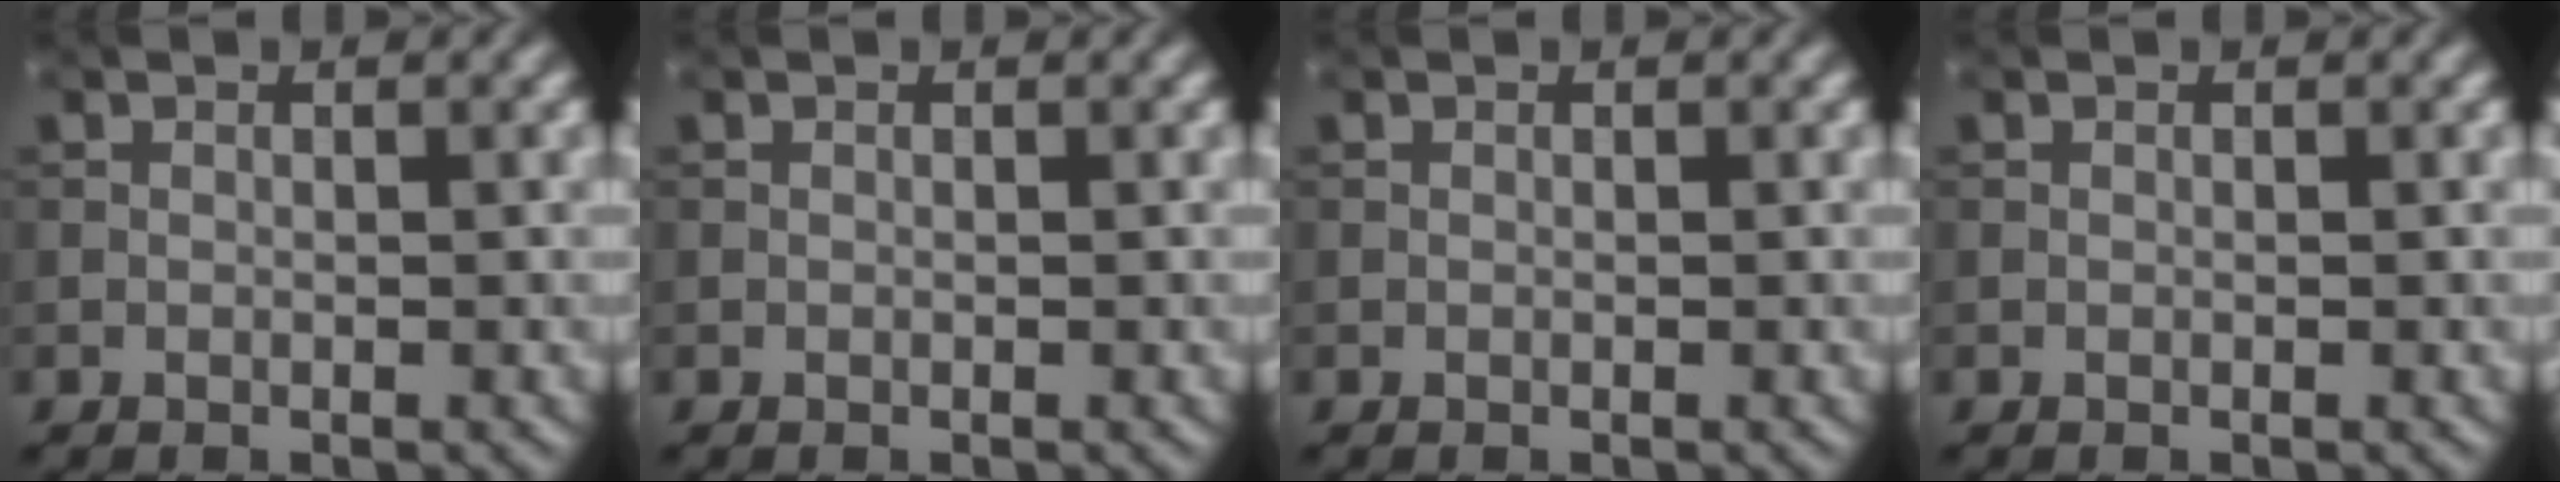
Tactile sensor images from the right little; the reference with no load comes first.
{"total": 0.0}
{"total": 0.0}
{"total": 0.0}